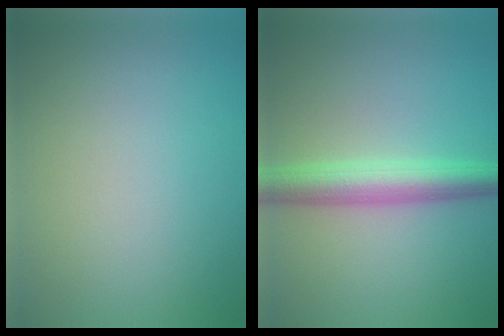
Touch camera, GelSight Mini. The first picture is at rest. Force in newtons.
{"total": 4.8, "press": 4.8, "slide": 0.1}